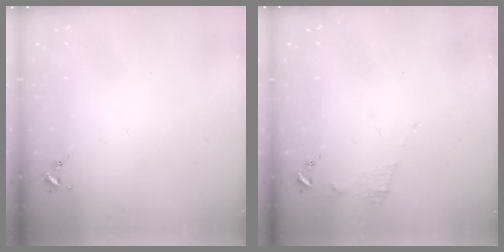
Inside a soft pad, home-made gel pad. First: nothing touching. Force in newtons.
{"total": 6.7, "press": 6.7, "slide": 0.5}